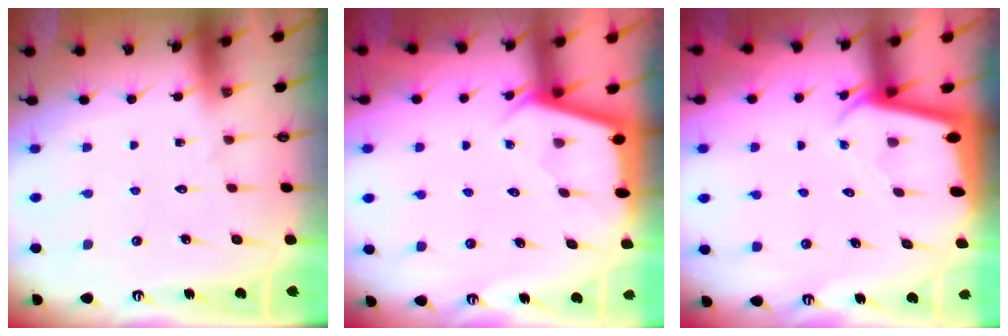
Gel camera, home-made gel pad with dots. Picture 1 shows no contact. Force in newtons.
{"total": 2.7, "press": 2.7, "slide": 0.2}
{"total": 2.1, "press": 2.1, "slide": 0.2}